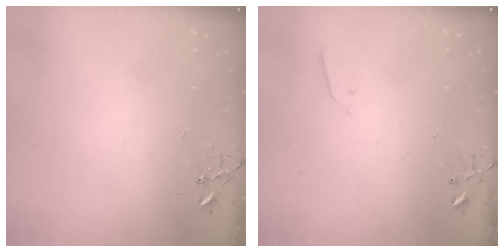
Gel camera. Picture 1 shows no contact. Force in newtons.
{"total": 1.9, "press": 1.9, "slide": 0.4}